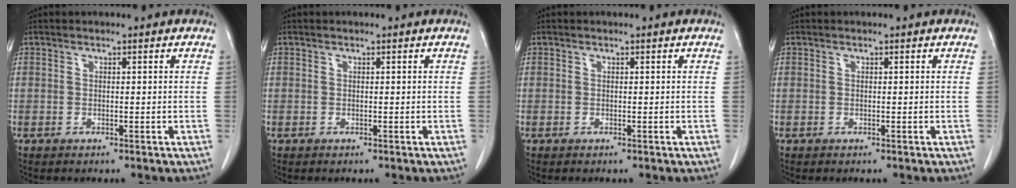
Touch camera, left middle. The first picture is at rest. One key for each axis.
{"total": 0.0}
{"total": 0.0}
{"total": 0.0}